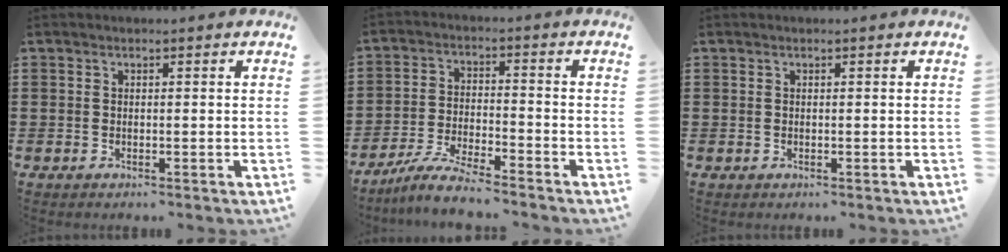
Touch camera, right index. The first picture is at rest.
{"total": 6.0, "force": [-5.6, 0.1, 2.1], "torque": [-0.054, -0.007, -0.111]}
{"total": 0.0}